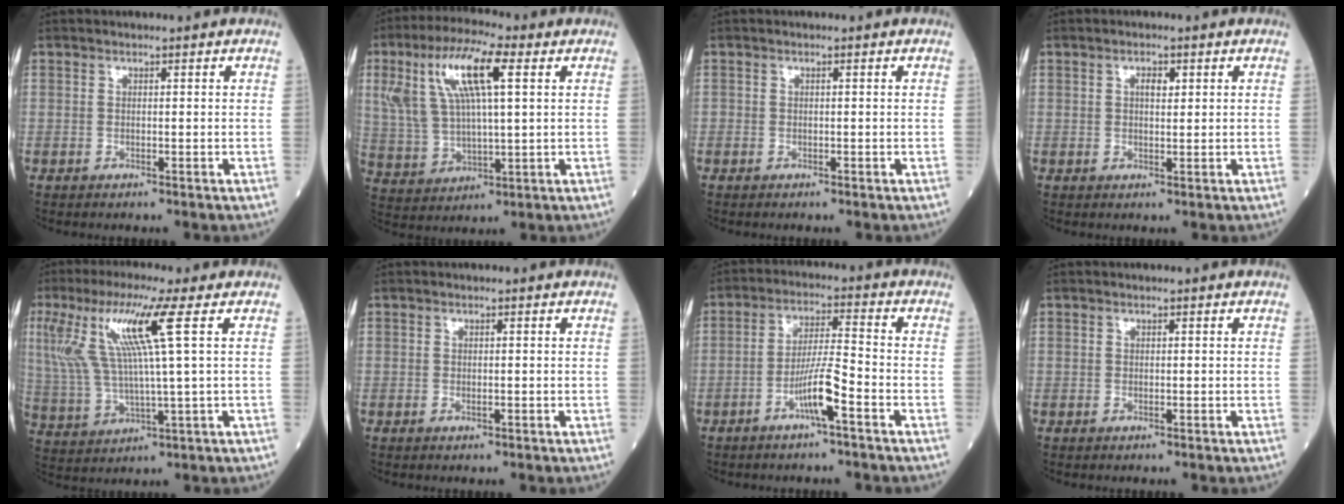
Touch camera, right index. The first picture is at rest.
{"total": 14.2, "force": [5.3, 3.7, 12.7], "torque": [-0.267, 0.025, 0.101]}
{"total": 0.0}
{"total": 1.9, "force": [0.7, 0.8, 1.6], "torque": [-0.026, 0.000, 0.011]}
{"total": 12.7, "force": [4.4, -0.2, 11.9], "torque": [-0.266, 0.012, 0.086]}
{"total": 0.8, "force": [-0.3, 0.2, 0.7], "torque": [-0.013, -0.002, -0.004]}
{"total": 6.6, "force": [-3.3, -0.1, 5.7], "torque": [-0.109, 0.006, -0.064]}
{"total": 0.0}